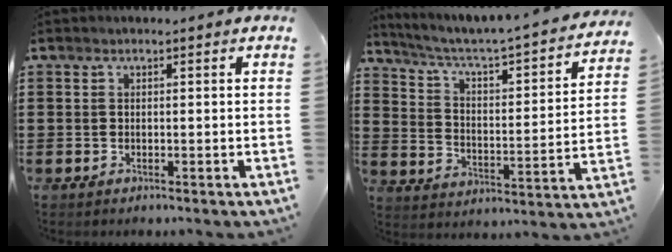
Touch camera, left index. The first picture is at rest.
{"total": 3.2, "force": [2.5, 0.3, 2.0], "torque": [-0.056, -0.034, 0.026]}